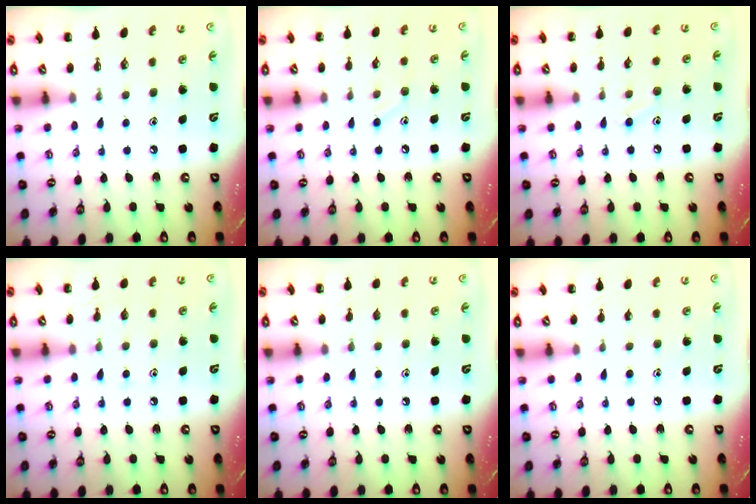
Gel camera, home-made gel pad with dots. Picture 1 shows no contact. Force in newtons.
{"total": 5.7, "press": 5.4, "slide": 1.9}
{"total": 7.7, "press": 7.2, "slide": 2.7}
{"total": 5.1, "press": 4.8, "slide": 1.7}
{"total": 4.0, "press": 3.8, "slide": 1.2}
{"total": 5.7, "press": 5.3, "slide": 2.1}